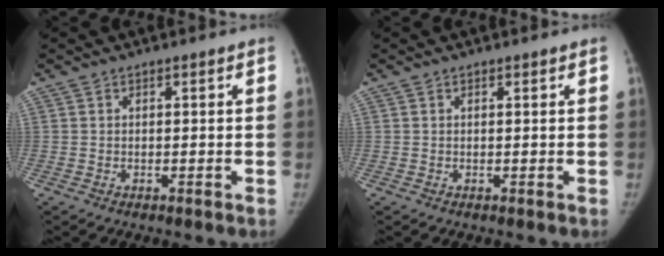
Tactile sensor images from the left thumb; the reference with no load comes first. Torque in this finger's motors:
{"motor_torque": [-0.26, 0.00, -0.34, 0.30, -0.02]}